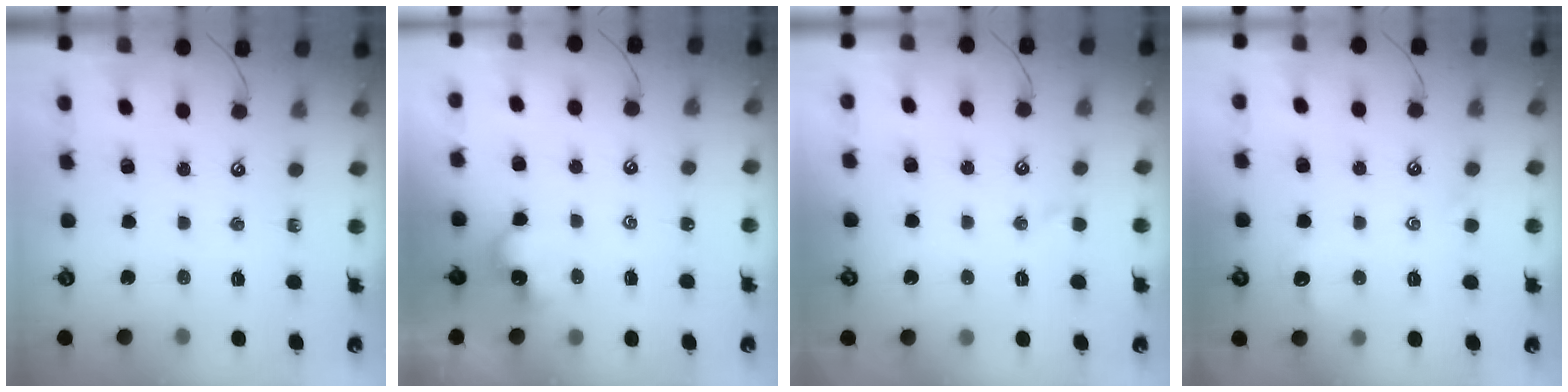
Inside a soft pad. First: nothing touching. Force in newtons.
{"total": 1.8, "press": 1.7, "slide": 0.5}
{"total": 1.3, "press": 1.3, "slide": 0.4}
{"total": 0.6, "press": 0.2, "slide": 0.6}